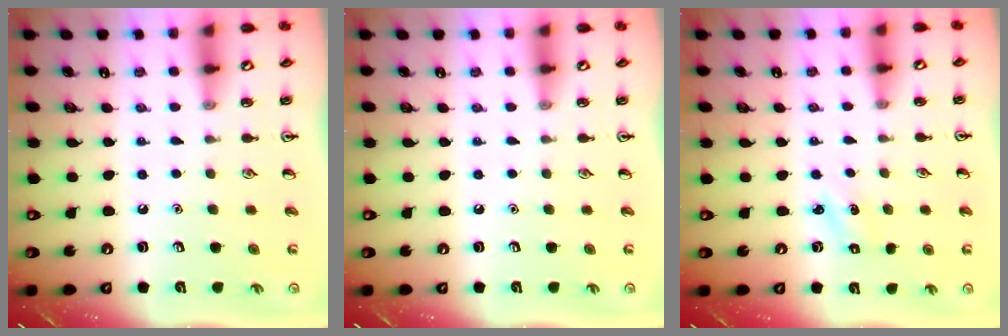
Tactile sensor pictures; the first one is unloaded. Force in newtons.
{"total": 0.0}
{"total": 1.3, "press": 1.2, "slide": 0.5}